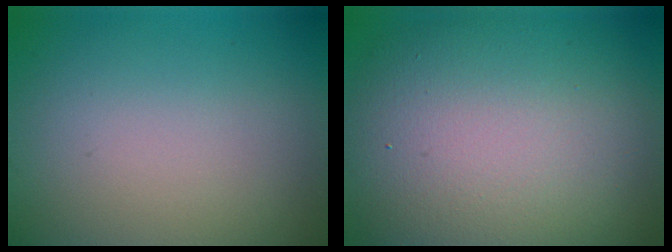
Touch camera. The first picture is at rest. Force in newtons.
{"total": 13.9, "press": 13.9, "slide": 0.6}